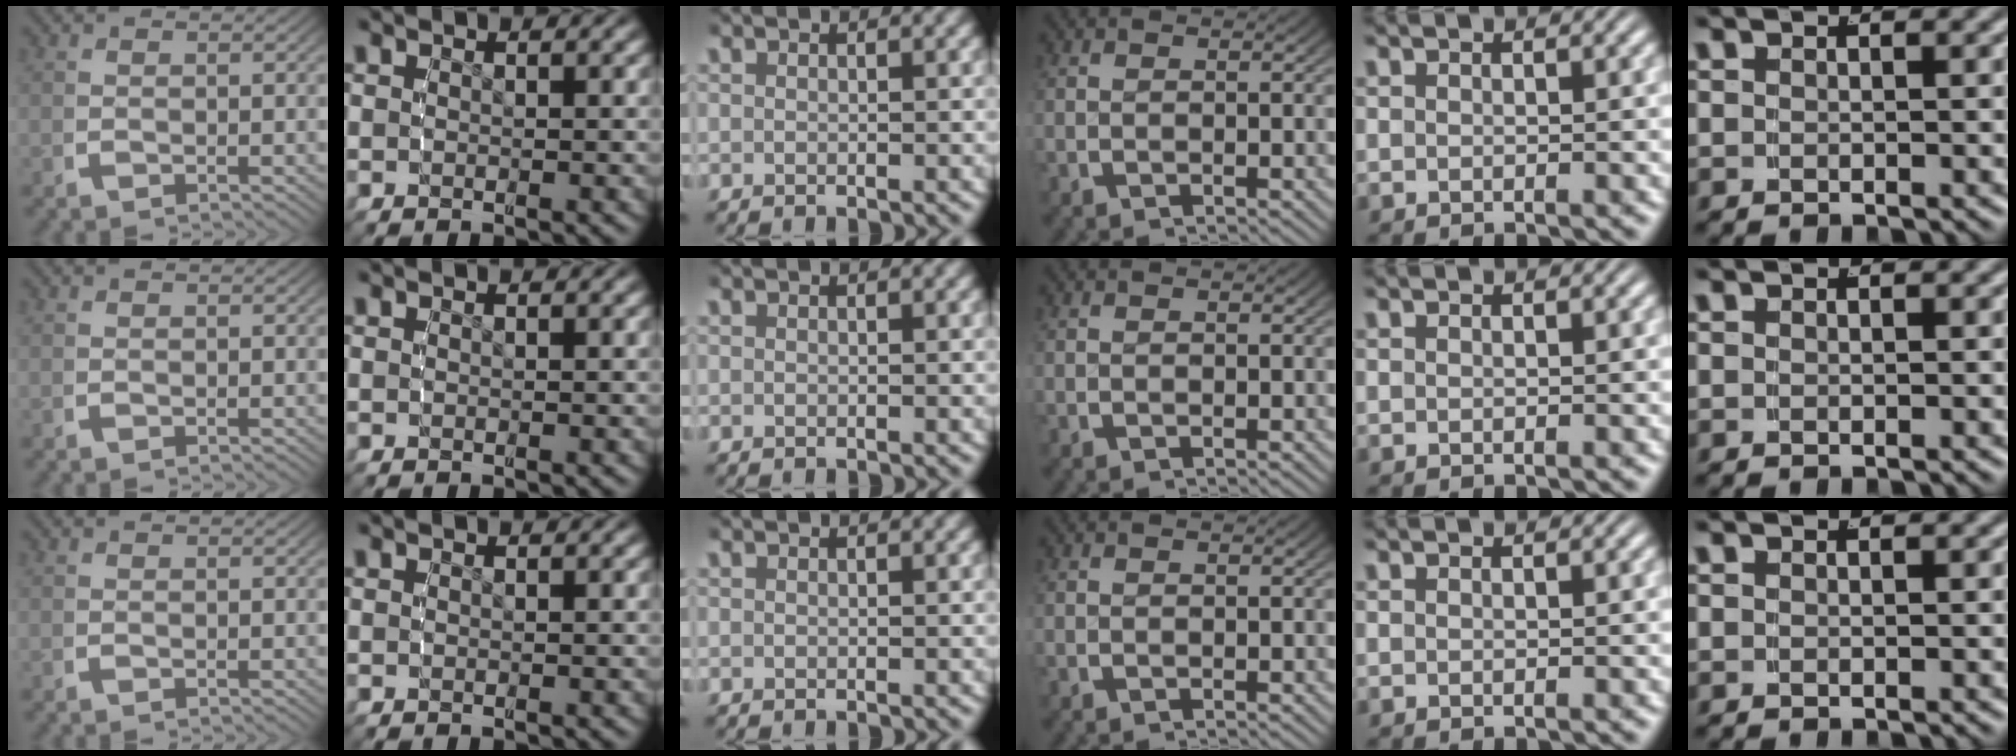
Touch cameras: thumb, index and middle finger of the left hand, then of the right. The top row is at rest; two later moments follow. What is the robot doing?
{"motion": "reach", "object": "coat"}